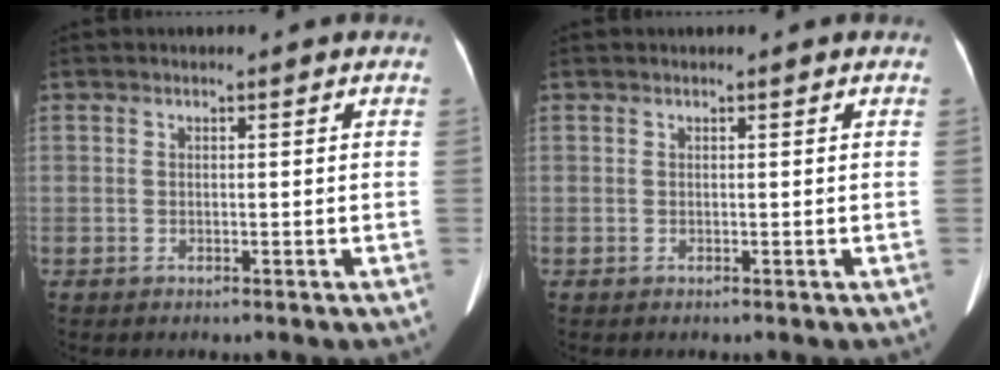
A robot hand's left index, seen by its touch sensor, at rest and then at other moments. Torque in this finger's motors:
{"motor_torque": [0.05, 0.09, 0.02, 0.01]}